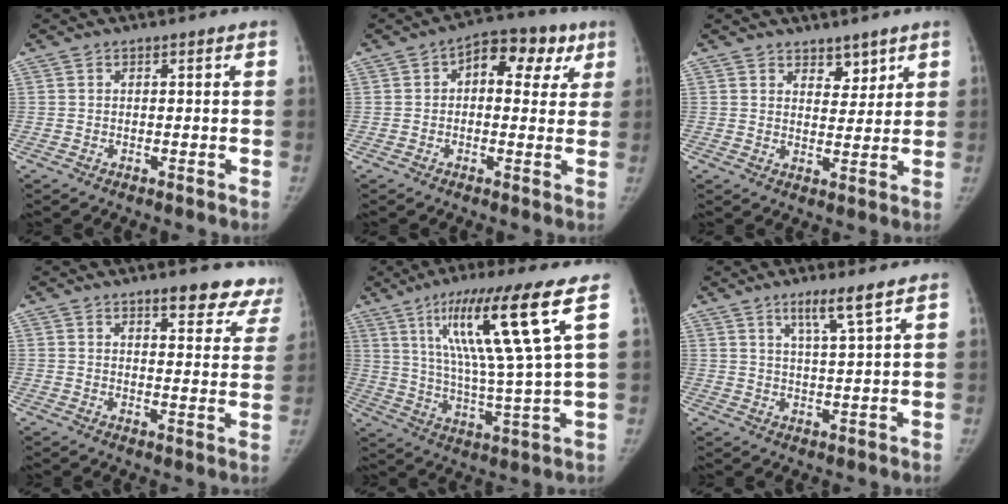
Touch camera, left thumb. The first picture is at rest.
{"total": 10.6, "force": [3.7, 6.8, 7.3], "torque": [-0.049, 0.018, 0.042]}
{"total": 4.1, "force": [3.0, 2.4, 1.4], "torque": [0.011, -0.022, 0.049]}
{"total": 11.6, "force": [9.4, 4.1, 5.3], "torque": [-0.008, -0.048, 0.093]}
{"total": 18.4, "force": [8.1, 0.5, 16.5], "torque": [-0.287, -0.036, 0.138]}
{"total": 5.4, "force": [3.5, -0.3, 4.1], "torque": [-0.075, -0.026, 0.066]}